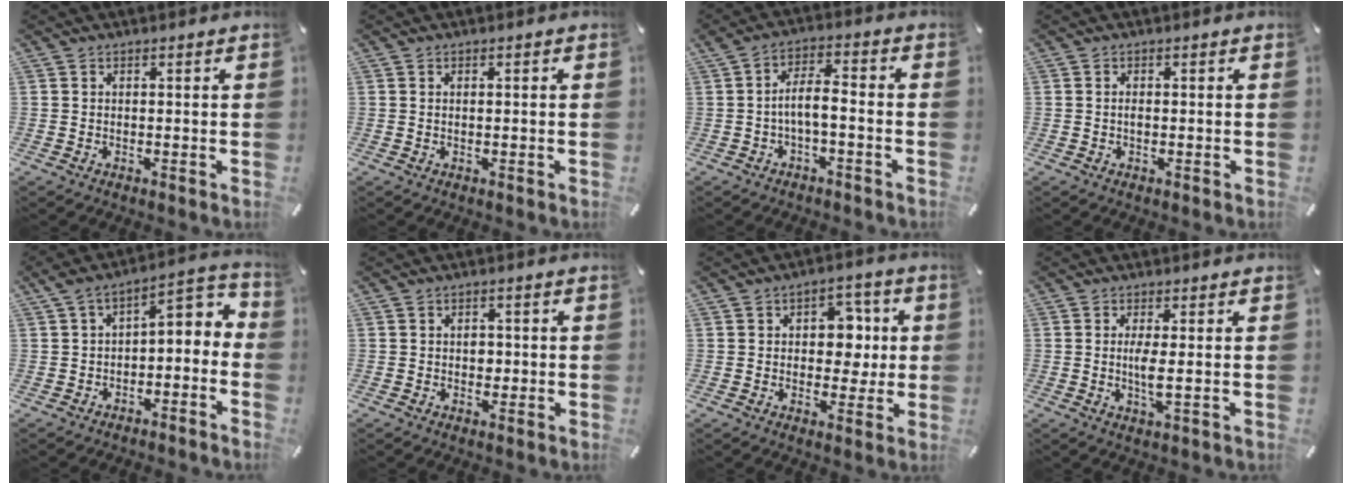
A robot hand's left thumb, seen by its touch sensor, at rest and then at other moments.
{"total": 0.9, "force": [0.0, 0.1, 0.9], "torque": [-0.016, -0.002, 0.001]}
{"total": 6.1, "force": [-2.0, 1.9, 5.5], "torque": [-0.102, 0.012, -0.038]}
{"total": 1.1, "force": [-0.2, 0.4, 1.0], "torque": [-0.020, -0.002, -0.004]}
{"total": 5.2, "force": [-0.9, 3.4, 3.9], "torque": [-0.045, -0.001, -0.025]}
{"total": 2.0, "force": [-0.2, 1.7, 1.2], "torque": [-0.008, -0.002, -0.008]}
{"total": 8.5, "force": [0.7, 6.5, 5.4], "torque": [-0.058, -0.003, 0.006]}
{"total": 4.3, "force": [0.0, 0.8, 4.3], "torque": [-0.093, -0.013, -0.005]}